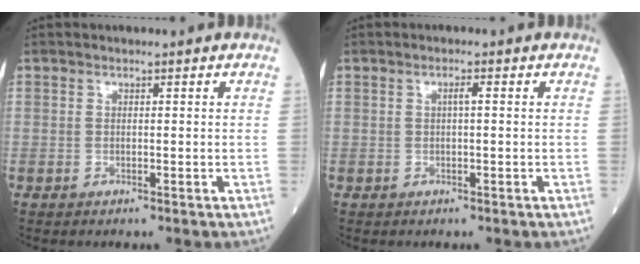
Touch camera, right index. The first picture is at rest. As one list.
[{"total": 1.3, "force": [0.2, 0.1, 1.3], "torque": [-0.022, 0.004, 0.003]}]